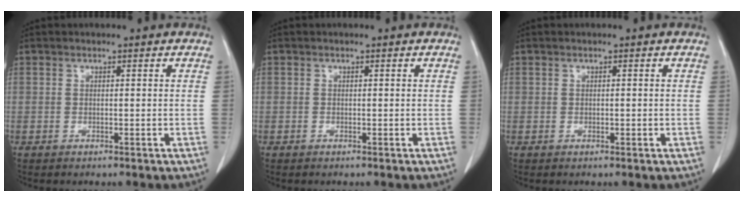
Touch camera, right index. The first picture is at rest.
{"total": 0.0}
{"total": 0.0}